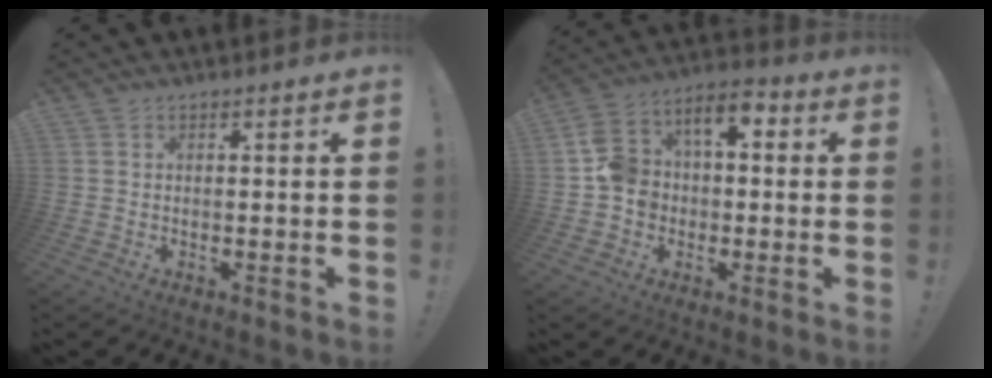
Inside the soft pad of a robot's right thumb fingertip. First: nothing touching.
{"total": 10.9, "force": [-0.4, 9.6, 5.1], "torque": [-0.085, 0.024, 0.000]}